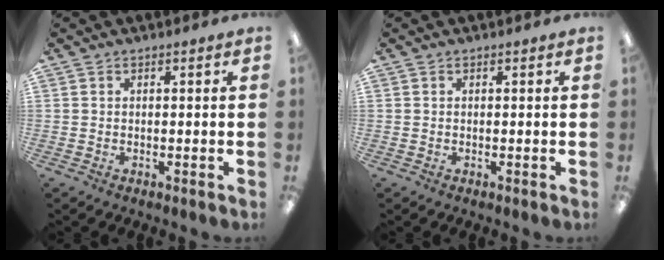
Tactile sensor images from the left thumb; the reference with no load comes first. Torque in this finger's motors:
{"motor_torque": [-0.25, -0.04, -0.17, 0.08, -0.03]}